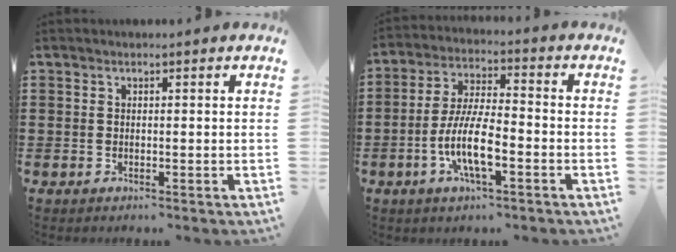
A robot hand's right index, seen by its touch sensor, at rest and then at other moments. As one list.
[{"total": 9.3, "force": [-3.2, 2.6, 8.3], "torque": [-0.183, -0.012, -0.065]}]